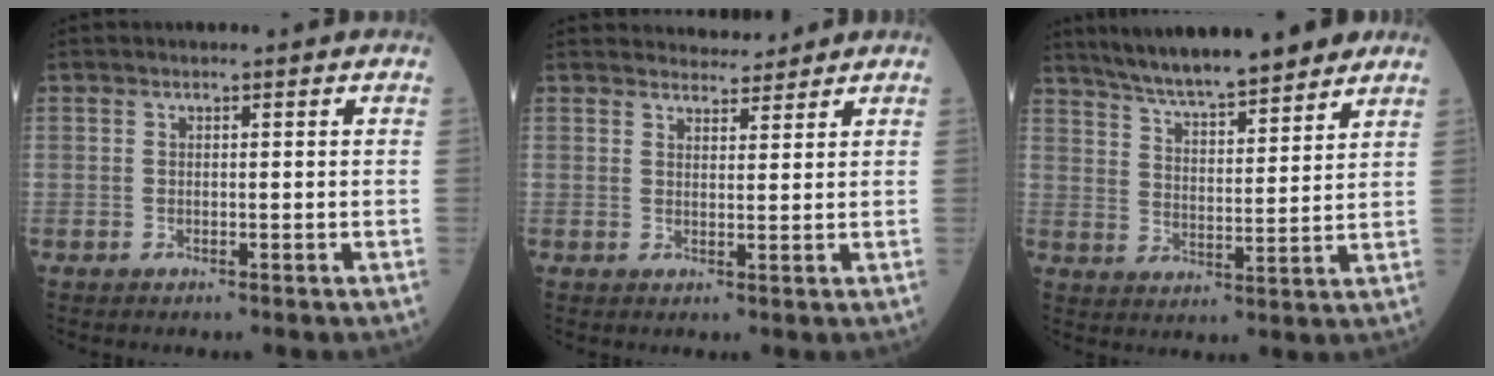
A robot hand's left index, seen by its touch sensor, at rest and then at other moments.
{"total": 3.1, "force": [3.0, 0.6, 0.1], "torque": [-0.003, 0.003, 0.044]}
{"total": 14.4, "force": [12.3, 1.8, 7.3], "torque": [-0.118, 0.007, 0.194]}